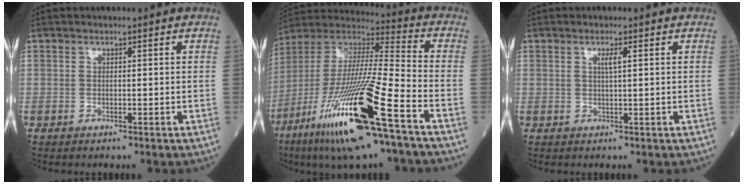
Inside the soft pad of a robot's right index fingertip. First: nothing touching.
{"total": 23.8, "force": [-11.6, 1.5, 20.7], "torque": [-0.417, -0.056, -0.220]}
{"total": 1.6, "force": [0.6, 0.0, 1.5], "torque": [-0.029, -0.001, 0.009]}